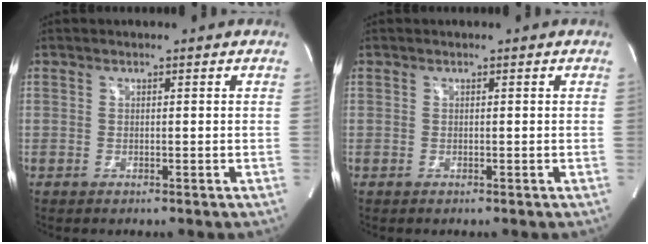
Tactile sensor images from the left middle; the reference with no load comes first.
{"total": 0.0}